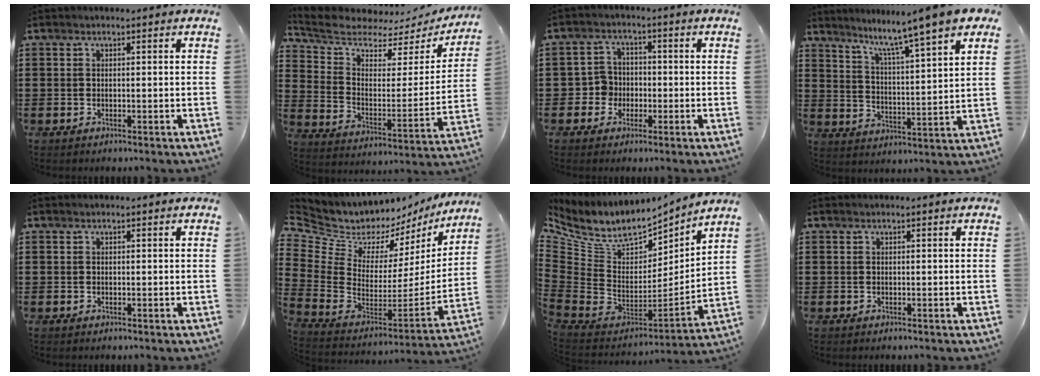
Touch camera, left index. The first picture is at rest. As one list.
[{"total": 6.5, "force": [5.6, 2.4, 2.5], "torque": [-0.080, -0.043, 0.095]}, {"total": 3.9, "force": [-1.3, 3.6, 0.9], "torque": [-0.037, 0.003, -0.031]}, {"total": 6.6, "force": [5.4, -1.0, 3.6], "torque": [-0.094, -0.042, 0.081]}, {"total": 0.0}, {"total": 6.2, "force": [5.8, 2.2, 0.3], "torque": [-0.052, -0.067, 0.100]}, {"total": 8.4, "force": [5.8, 4.3, 4.3], "torque": [-0.120, -0.056, 0.100]}, {"total": 0.0}]